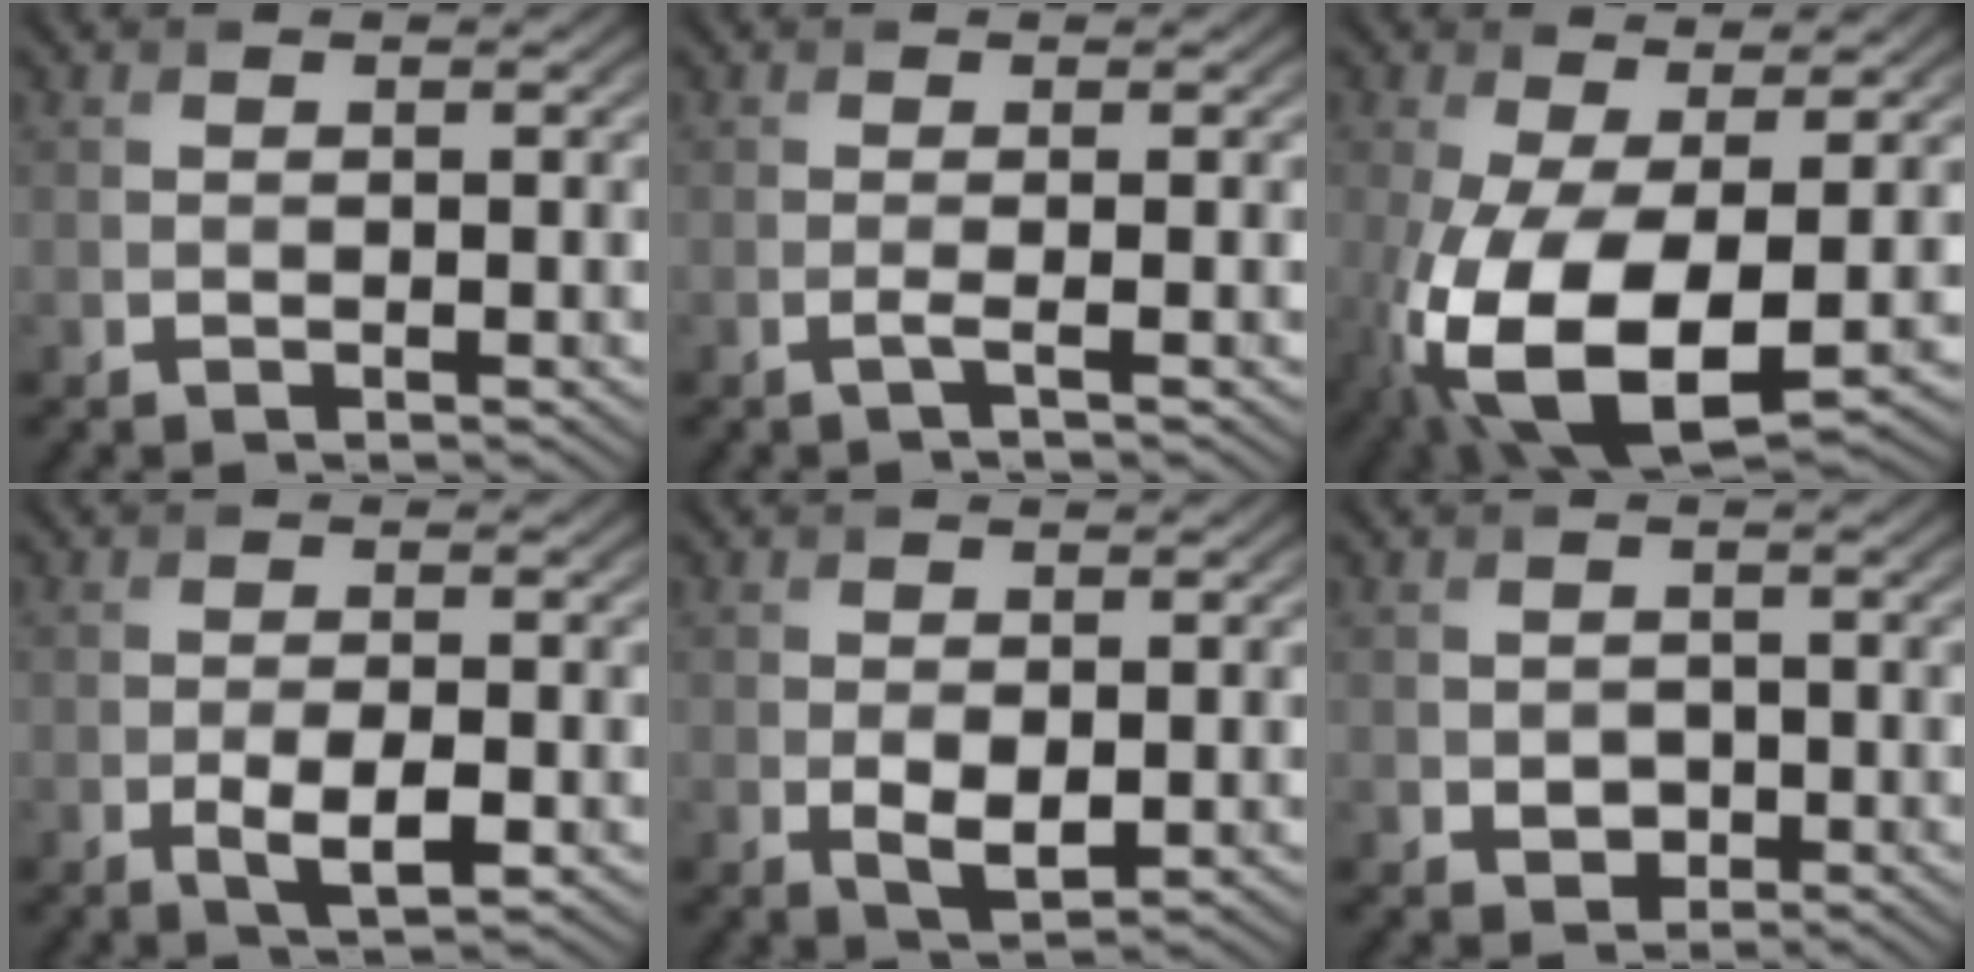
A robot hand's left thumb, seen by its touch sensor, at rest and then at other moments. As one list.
[{"total": 1.3, "force": [-0.4, 0.1, 1.3], "torque": [-0.023, 0.000, -0.013]}, {"total": 12.6, "force": [-2.8, 6.4, 10.5], "torque": [-0.255, -0.041, -0.038]}, {"total": 3.7, "force": [-1.3, 1.4, 3.2], "torque": [-0.065, -0.010, -0.020]}, {"total": 2.9, "force": [-0.3, 1.7, 2.4], "torque": [-0.047, -0.010, 0.001]}, {"total": 1.8, "force": [-0.5, 1.5, 0.8], "torque": [-0.018, -0.009, -0.008]}]